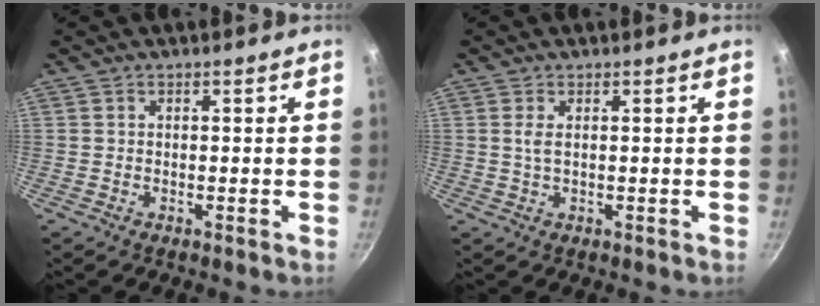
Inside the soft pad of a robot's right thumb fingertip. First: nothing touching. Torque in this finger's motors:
{"motor_torque": [-0.11, 0.15, -0.16, 0.06, 0.08]}